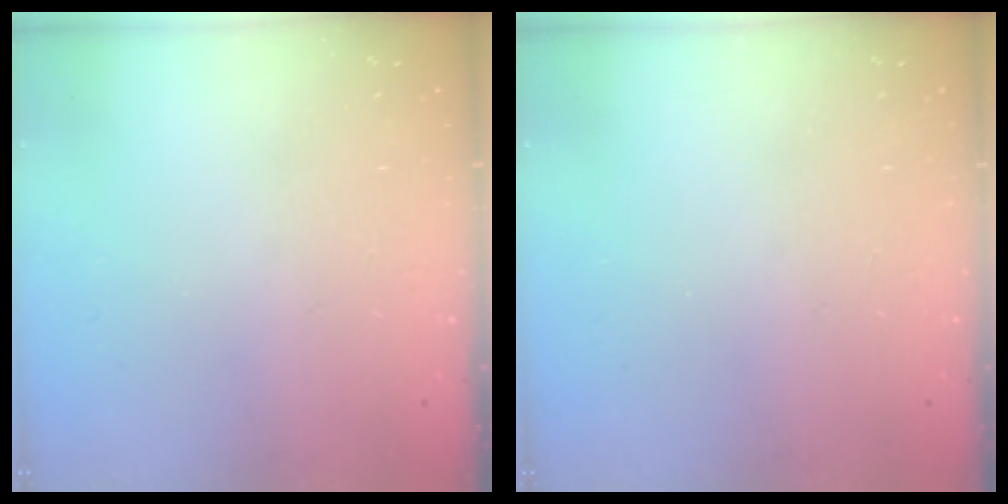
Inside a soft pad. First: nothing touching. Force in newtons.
{"total": 0.0}